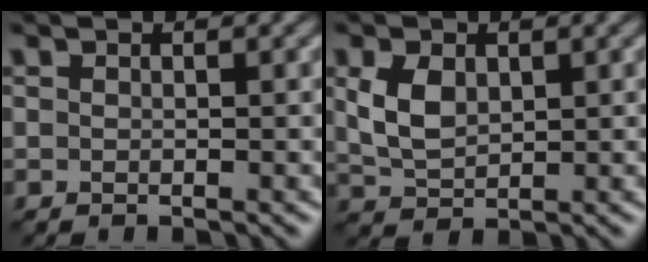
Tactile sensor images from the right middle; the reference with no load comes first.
{"total": 3.5, "force": [1.0, 2.4, 2.4], "torque": [-0.058, 0.000, 0.023]}